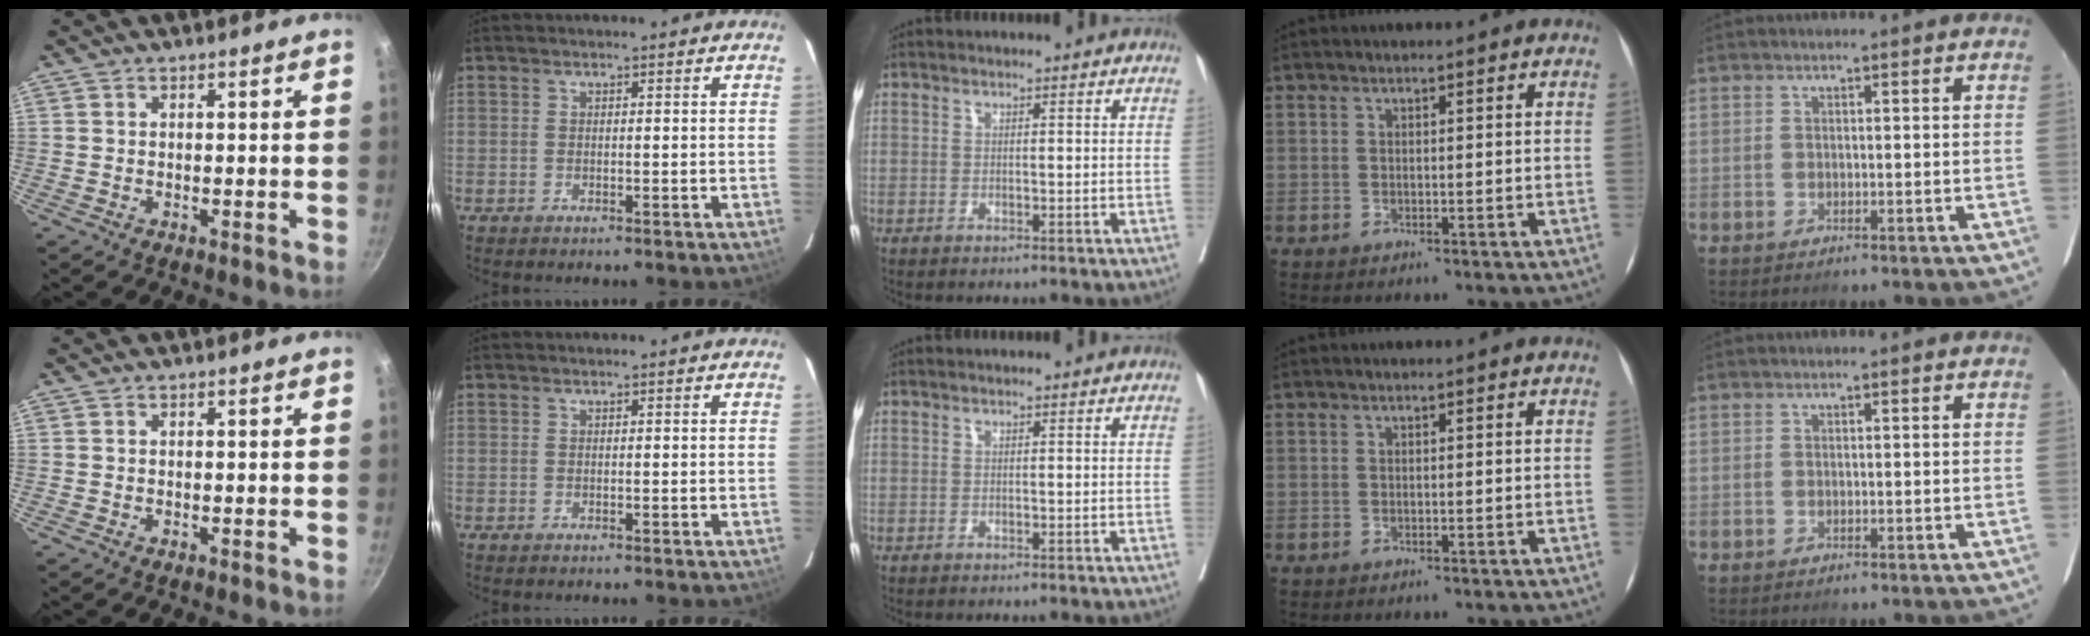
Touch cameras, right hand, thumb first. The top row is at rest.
{}